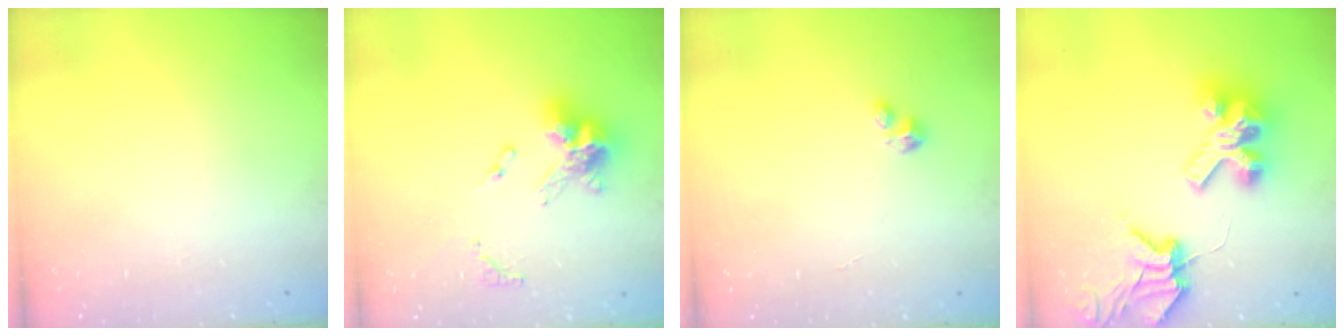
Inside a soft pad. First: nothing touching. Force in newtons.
{"total": 12.8, "press": 12.7, "slide": 1.4}
{"total": 2.0, "press": 2.0, "slide": 0.2}
{"total": 11.8, "press": 11.7, "slide": 1.3}